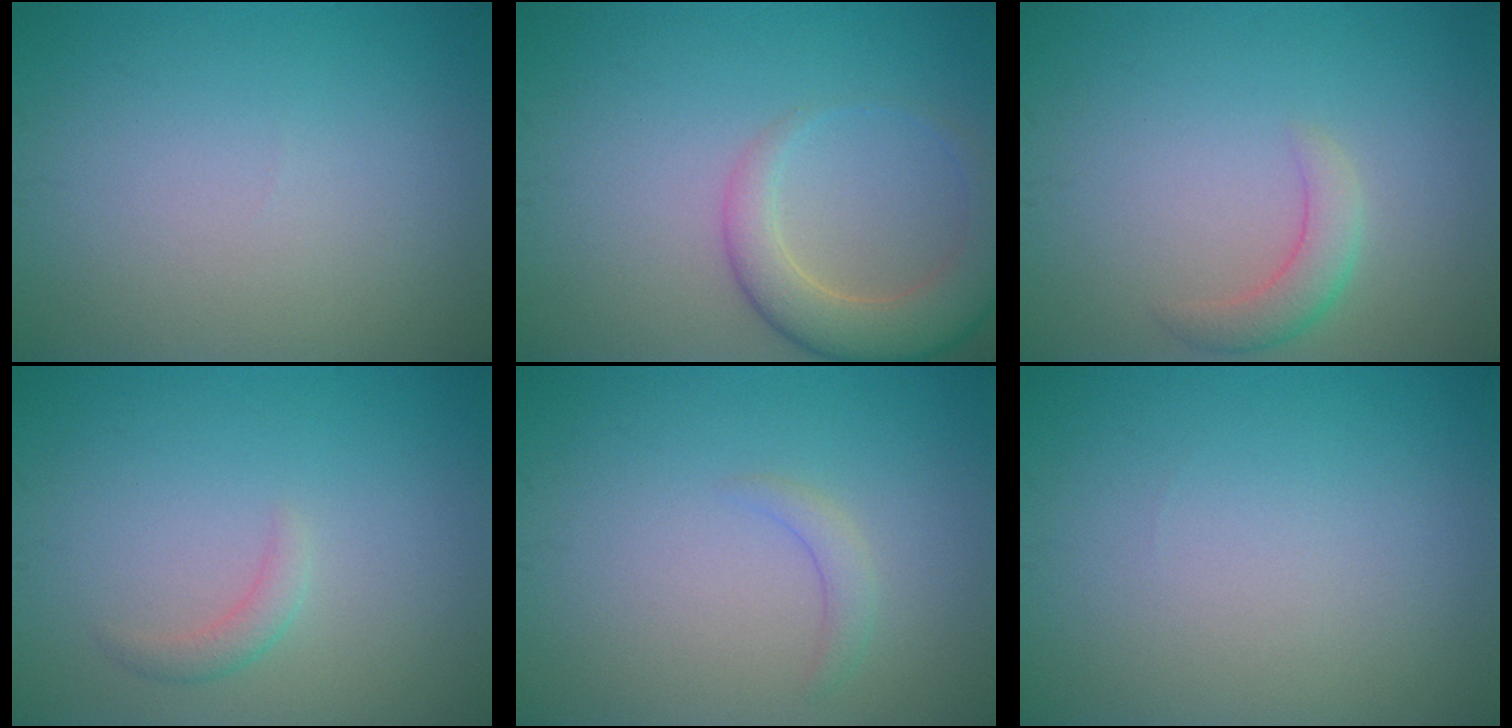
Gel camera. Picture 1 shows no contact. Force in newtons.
{"total": 4.8, "press": 4.8, "slide": 0.4}
{"total": 2.4, "press": 2.4, "slide": 0.2}
{"total": 1.3, "press": 1.3, "slide": 0.1}
{"total": 1.2, "press": 1.2, "slide": 0.2}
{"total": 0.0}